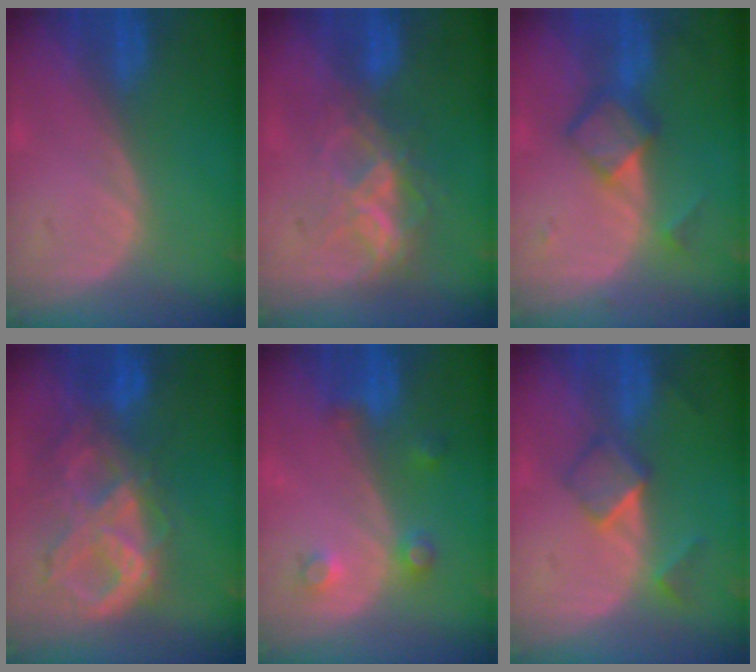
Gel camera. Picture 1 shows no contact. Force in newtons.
{"total": 7.3, "press": 6.1, "slide": 3.9}
{"total": 6.0, "press": 5.1, "slide": 3.1}
{"total": 10.6, "press": 8.9, "slide": 5.7}
{"total": 3.6, "press": 3.4, "slide": 1.3}
{"total": 5.4, "press": 4.7, "slide": 2.5}